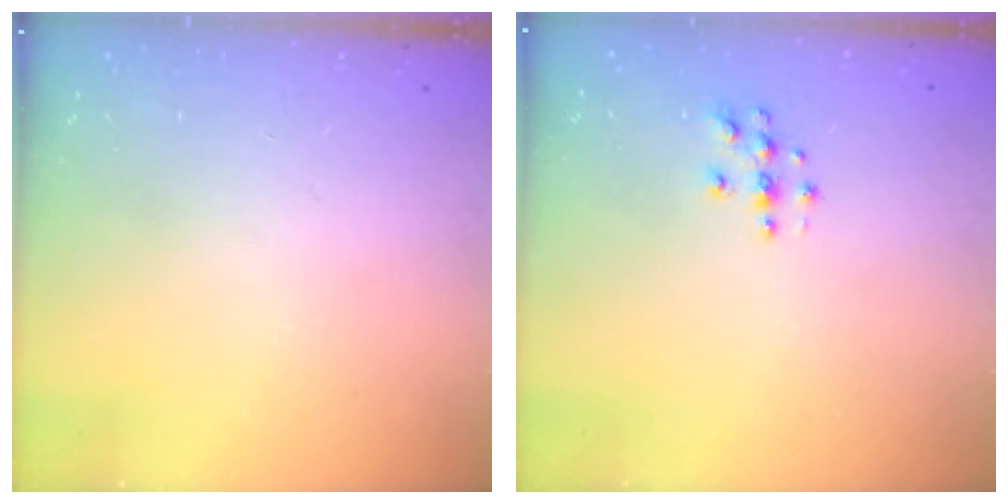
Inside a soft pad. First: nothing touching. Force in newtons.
{"total": 3.6, "press": 3.6, "slide": 0.5}